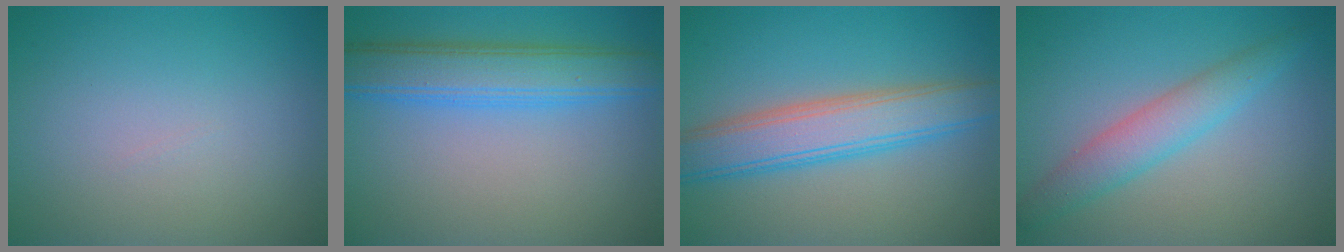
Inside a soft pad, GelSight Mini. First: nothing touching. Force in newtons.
{"total": 5.6, "press": 5.6, "slide": 0.2}
{"total": 5.9, "press": 5.9, "slide": 0.4}
{"total": 3.6, "press": 3.6, "slide": 0.1}